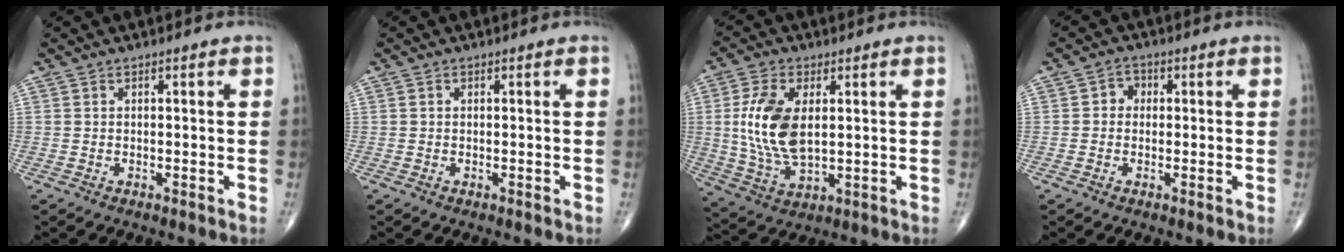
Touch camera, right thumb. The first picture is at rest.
{"total": 0.0}
{"total": 12.7, "force": [1.8, 6.7, 10.6], "torque": [-0.214, -0.012, 0.041]}
{"total": 2.6, "force": [0.1, 2.3, 1.2], "torque": [0.001, 0.009, -0.007]}